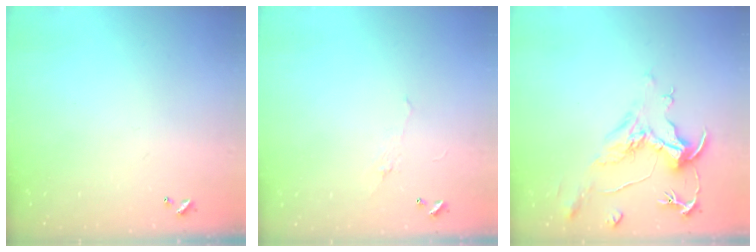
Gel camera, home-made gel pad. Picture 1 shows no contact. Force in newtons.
{"total": 0.9, "press": 0.5, "slide": 0.7}
{"total": 2.1, "press": 1.7, "slide": 1.3}